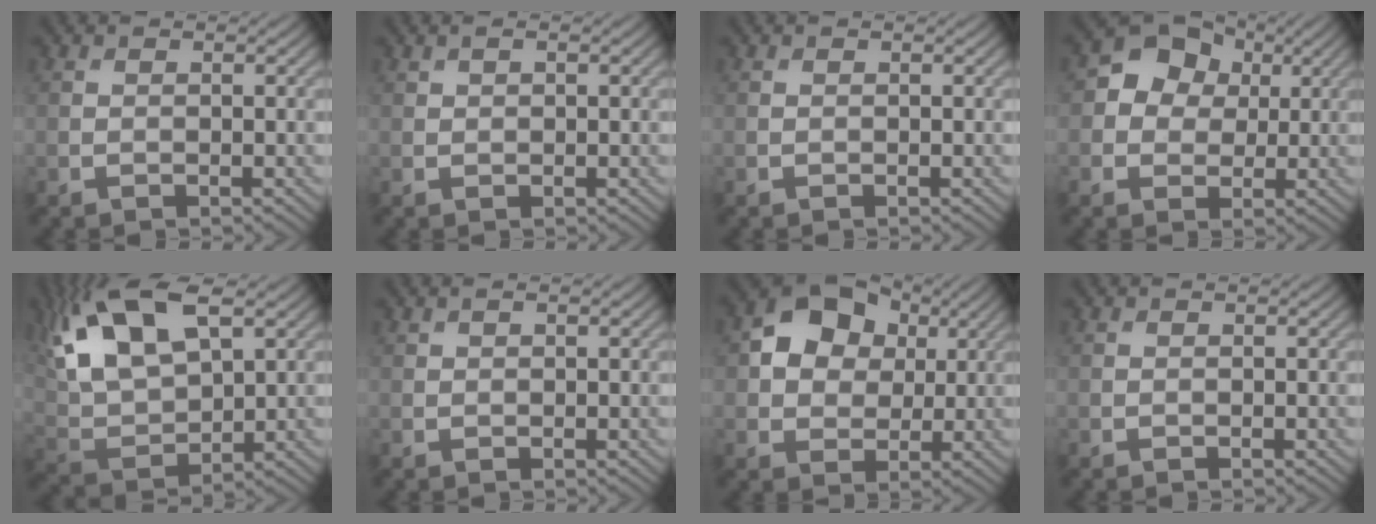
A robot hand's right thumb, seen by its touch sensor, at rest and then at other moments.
{"total": 1.1, "force": [0.6, 0.6, 0.7], "torque": [-0.017, 0.002, 0.012]}
{"total": 0.0}
{"total": 7.4, "force": [1.9, 6.2, 3.5], "torque": [-0.078, 0.017, 0.008]}
{"total": 15.1, "force": [7.2, 6.9, 11.3], "torque": [-0.253, 0.016, 0.131]}
{"total": 0.8, "force": [0.4, 0.4, 0.5], "torque": [-0.012, 0.001, 0.008]}
{"total": 9.1, "force": [2.8, 6.9, 5.2], "torque": [-0.109, 0.012, 0.030]}
{"total": 0.0}